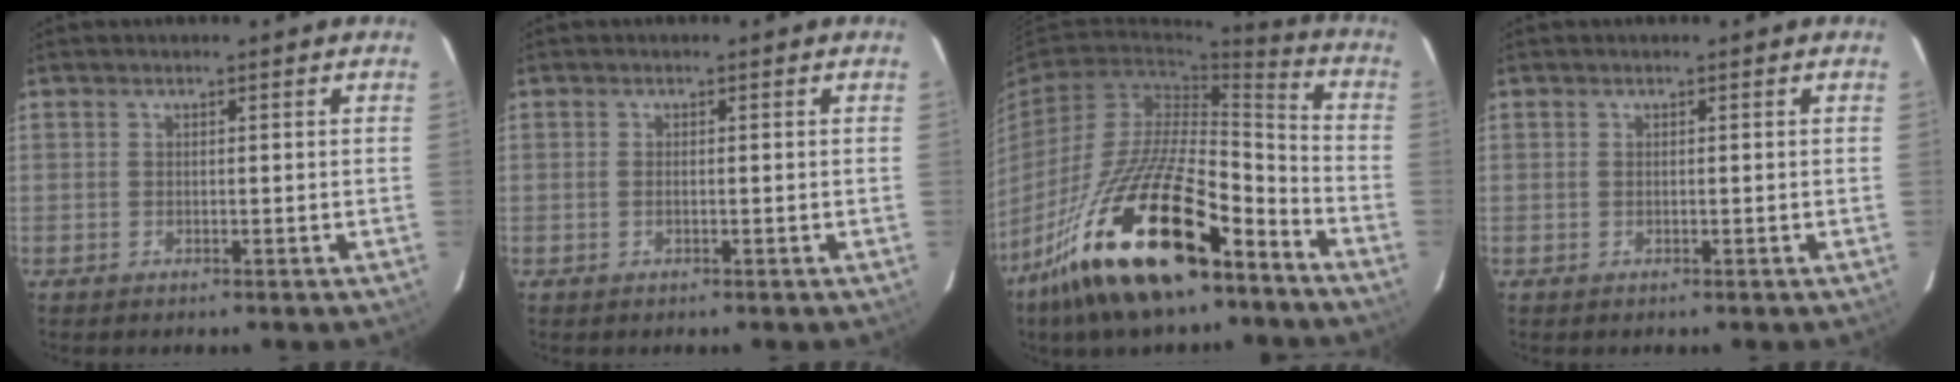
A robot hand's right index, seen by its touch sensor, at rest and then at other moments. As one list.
[{"total": 0.6, "force": [-0.2, 0.1, 0.6], "torque": [-0.013, 0.001, -0.004]}, {"total": 24.3, "force": [-15.4, 8.0, 17.1], "torque": [-0.323, -0.016, -0.269]}, {"total": 0.0}]